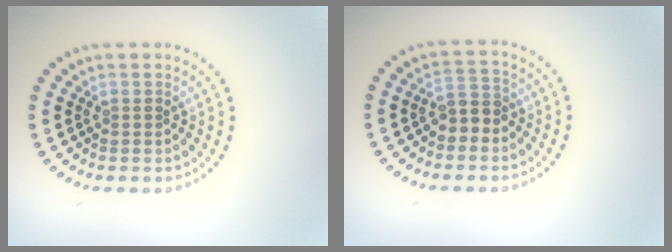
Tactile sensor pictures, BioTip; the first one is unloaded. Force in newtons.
{"total": 2.6, "press": 2.4, "slide": 0.9}